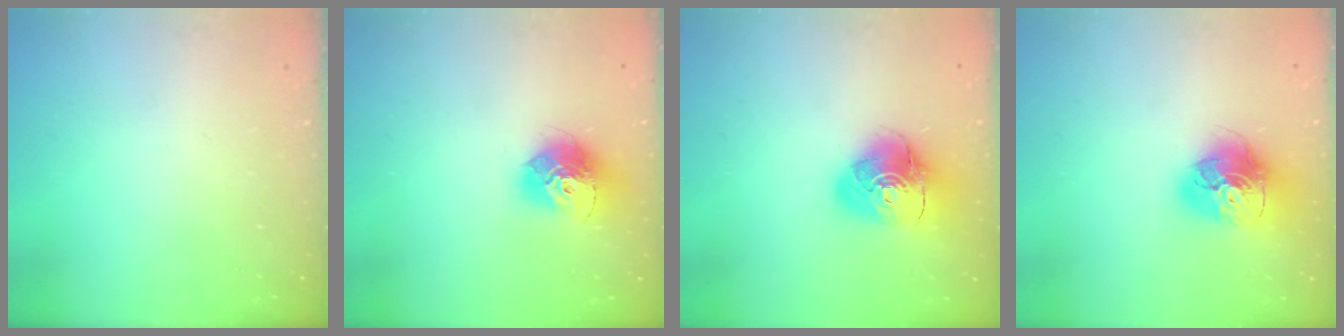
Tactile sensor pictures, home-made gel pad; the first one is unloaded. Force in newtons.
{"total": 14.4, "press": 14.3, "slide": 1.3}
{"total": 13.7, "press": 13.6, "slide": 1.6}
{"total": 17.5, "press": 17.4, "slide": 1.9}